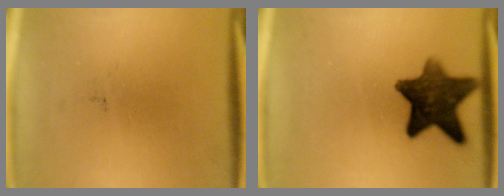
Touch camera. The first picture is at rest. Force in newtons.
{"total": 11.4}